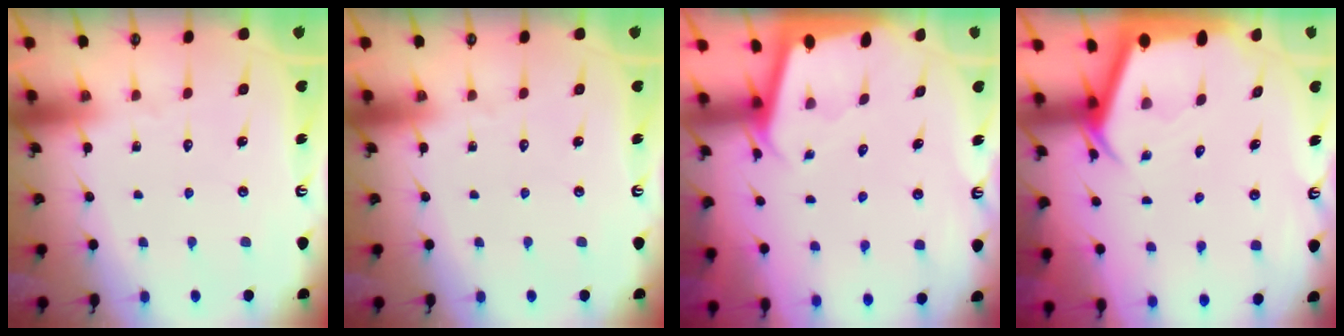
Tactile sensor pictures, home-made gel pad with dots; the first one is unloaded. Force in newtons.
{"total": 0.0}
{"total": 1.9, "press": 1.9, "slide": 0.1}
{"total": 3.8, "press": 3.8, "slide": 0.4}